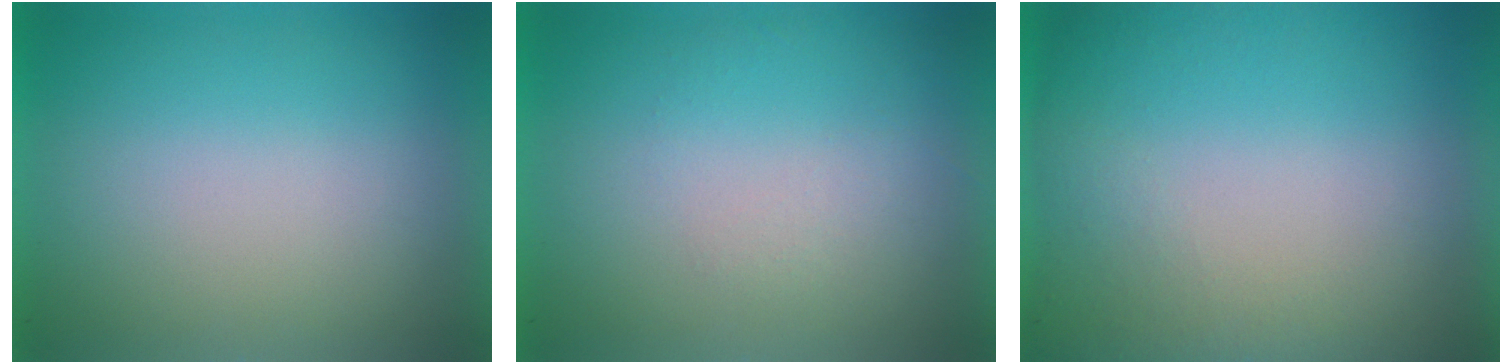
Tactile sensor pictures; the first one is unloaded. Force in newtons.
{"total": 1.2}
{"total": 5.9}